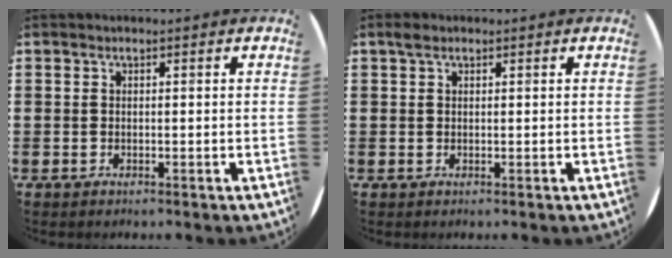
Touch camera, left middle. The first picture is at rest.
{"total": 1.0, "force": [0.7, 0.5, 0.4], "torque": [-0.001, 0.003, 0.010]}